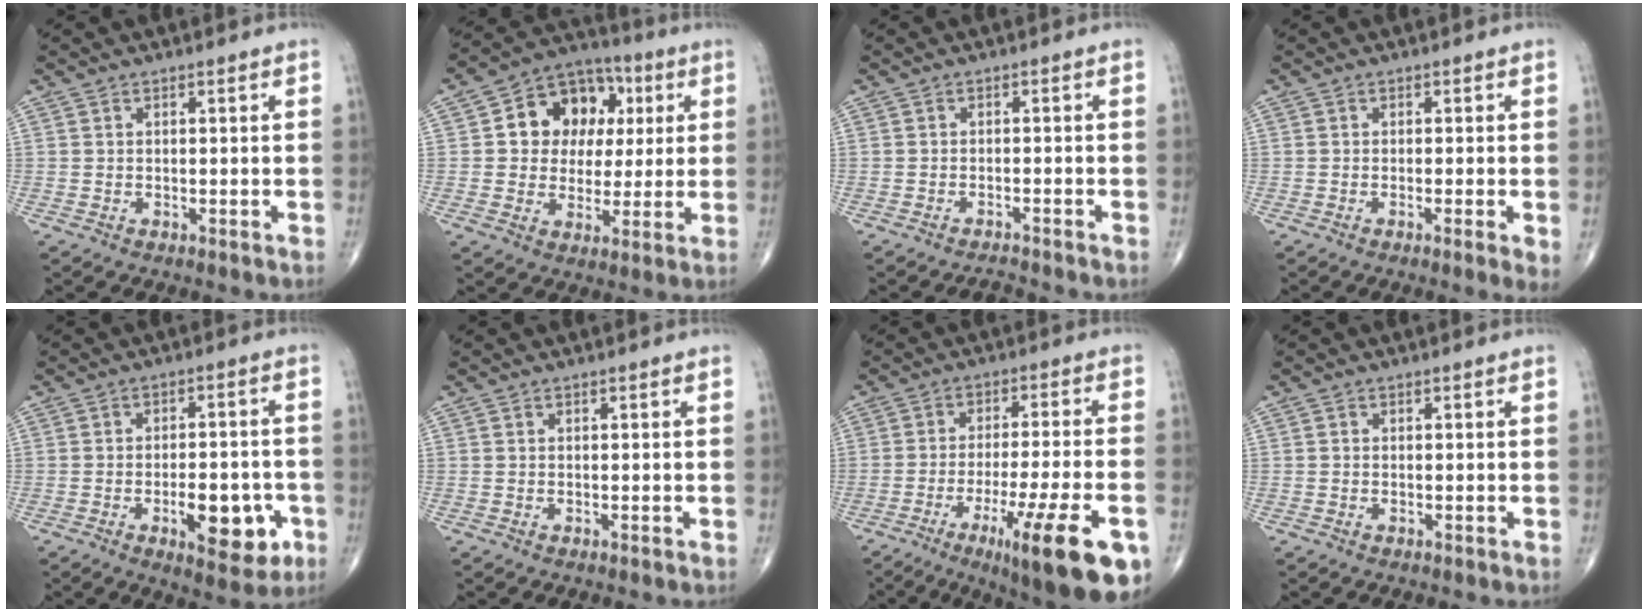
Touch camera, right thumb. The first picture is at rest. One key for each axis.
{"total": 14.2, "fx": 3.1, "fy": 11.2, "fz": 8.1, "tx": -0.075, "ty": 0.012, "tz": 0.044}
{"total": 1.7, "fx": -1.6, "fy": -0.1, "fz": 0.0, "tx": -0.012, "ty": 0.005, "tz": -0.026}
{"total": 2.5, "fx": -0.6, "fy": 0.2, "fz": 2.4, "tx": -0.045, "ty": -0.009, "tz": -0.013}
{"total": 11.4, "fx": -4.0, "fy": 5.2, "fz": 9.3, "tx": -0.108, "ty": 0.019, "tz": -0.049}
{"total": 0.0}
{"total": 19.7, "fx": -9.2, "fy": 3.5, "fz": 17.0, "tx": -0.217, "ty": 0.011, "tz": -0.133}
{"total": 0.0}